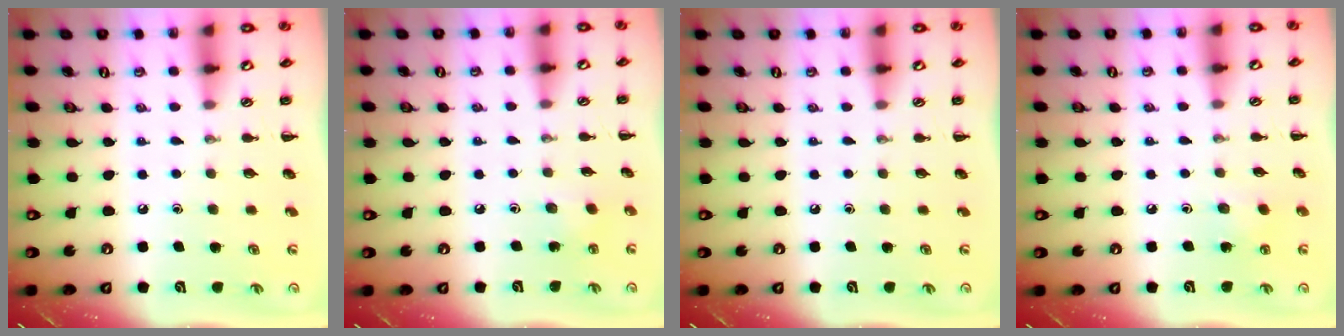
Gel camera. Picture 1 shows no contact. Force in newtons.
{"total": 2.8, "press": 2.6, "slide": 0.9}
{"total": 0.0}
{"total": 3.1, "press": 2.9, "slide": 1.0}